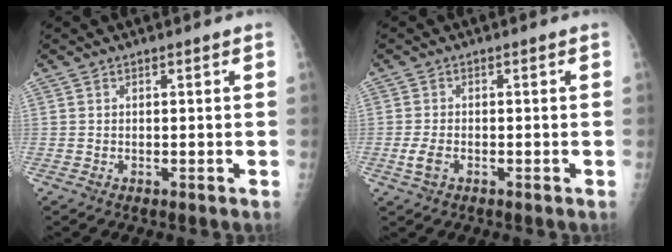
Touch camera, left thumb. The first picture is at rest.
{"total": 2.8, "force": [-1.0, 1.6, 2.0], "torque": [-0.049, 0.002, -0.020]}